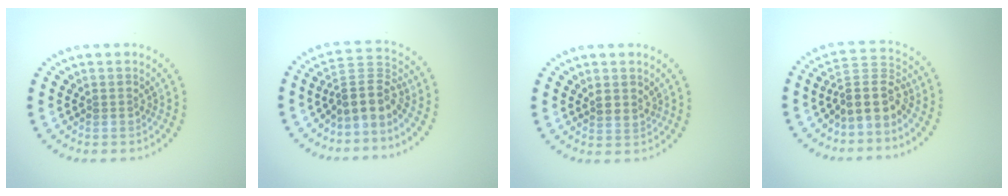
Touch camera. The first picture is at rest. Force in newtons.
{"total": 3.4, "press": 2.4, "slide": 2.4}
{"total": 1.2, "press": 0.9, "slide": 0.7}
{"total": 3.8, "press": 3.0, "slide": 2.4}